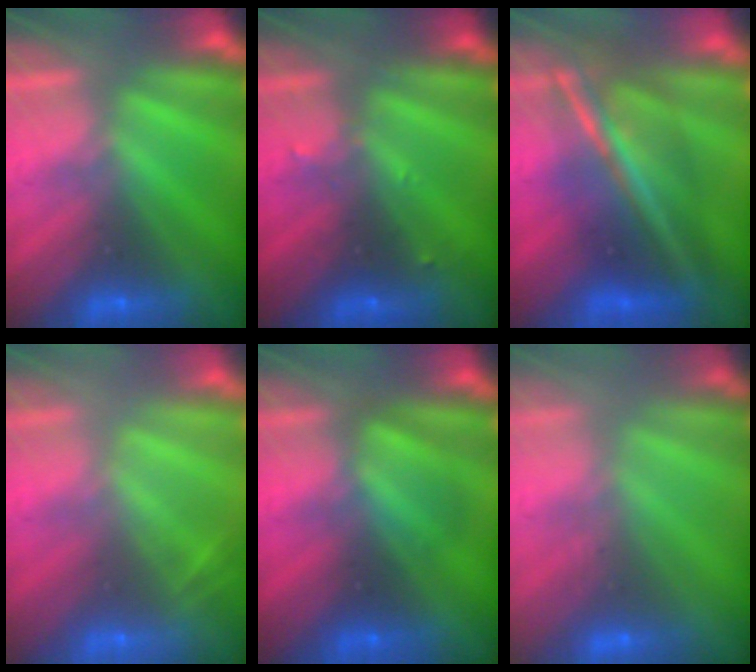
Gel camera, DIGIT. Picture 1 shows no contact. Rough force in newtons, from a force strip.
{"total": 2.5}
{"total": 7.8}
{"total": 2.0}
{"total": 2.5}
{"total": 2.5}